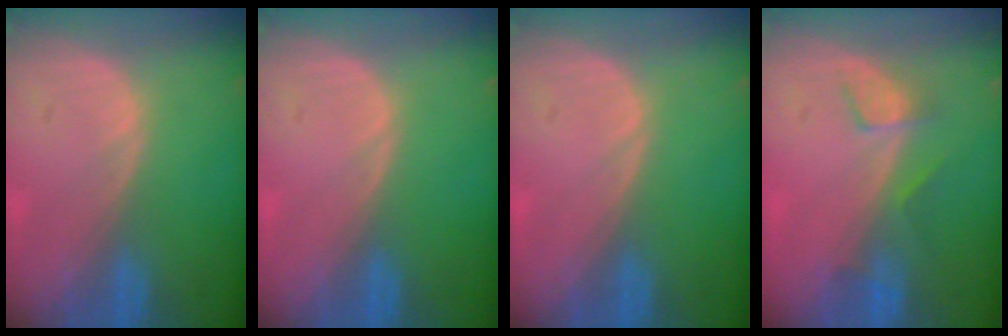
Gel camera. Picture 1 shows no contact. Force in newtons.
{"total": 0.0}
{"total": 0.0}
{"total": 3.6, "press": 3.3, "slide": 1.4}